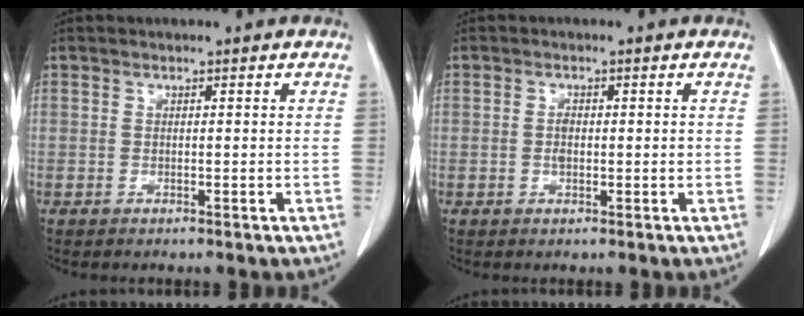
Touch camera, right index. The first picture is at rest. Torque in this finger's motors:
{"motor_torque": [0.37, -0.10, 0.01, 0.05]}